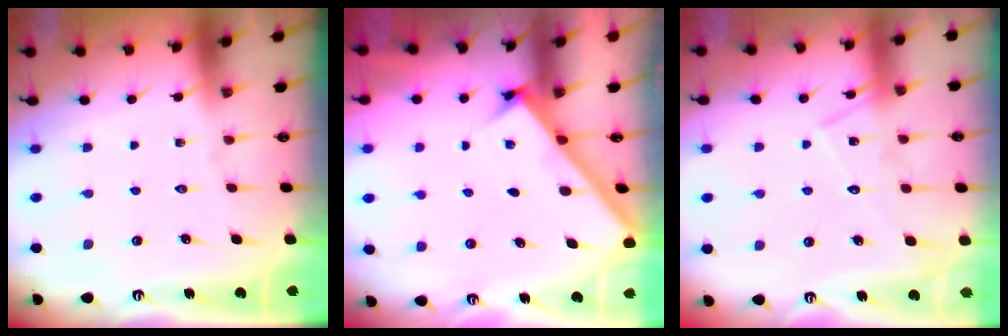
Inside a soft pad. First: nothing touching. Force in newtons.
{"total": 2.7, "press": 2.6, "slide": 0.3}
{"total": 11.5, "press": 11.5, "slide": 0.8}